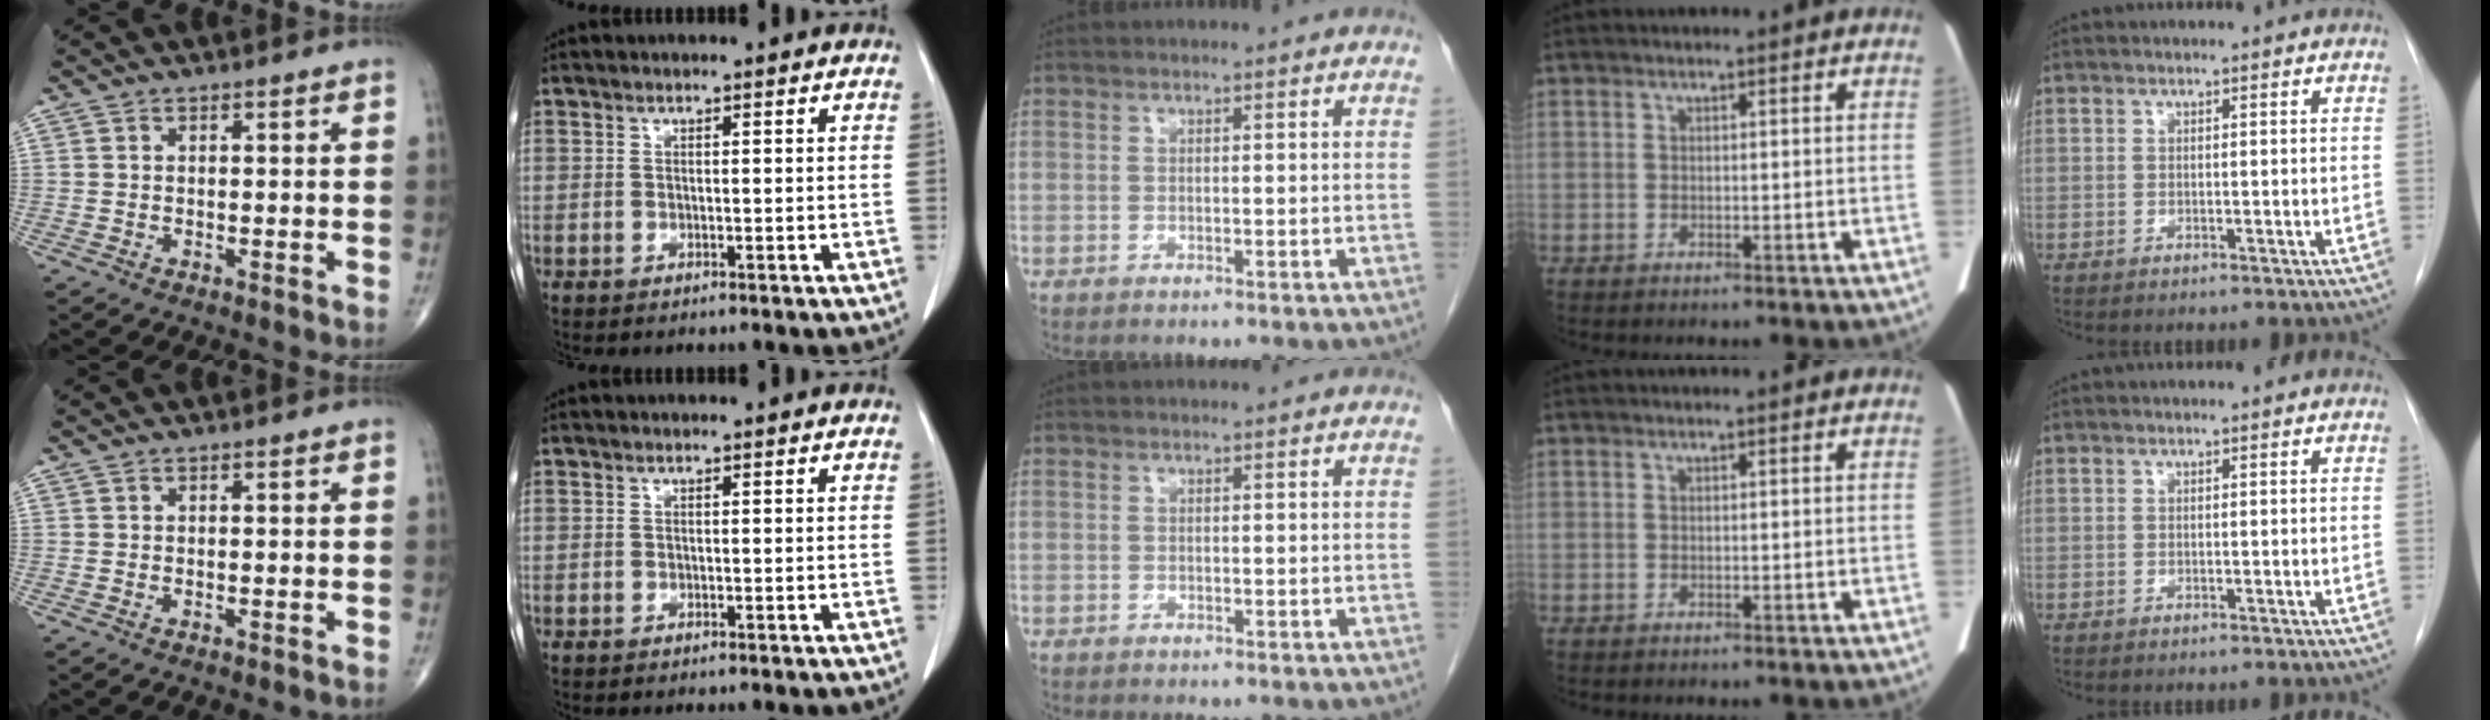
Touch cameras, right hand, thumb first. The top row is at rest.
{}